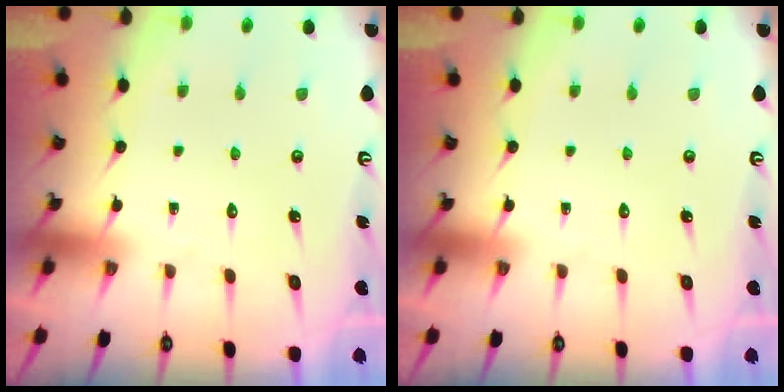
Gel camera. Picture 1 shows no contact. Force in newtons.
{"total": 0.0}